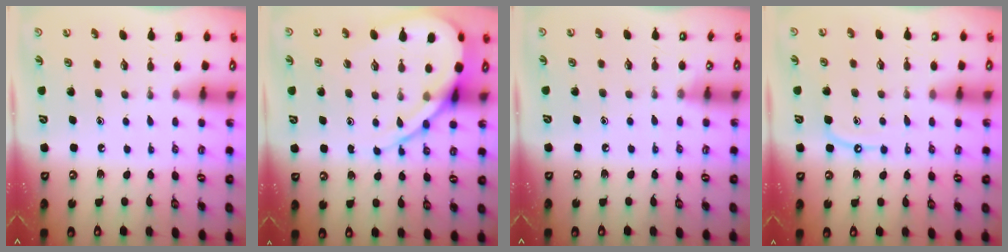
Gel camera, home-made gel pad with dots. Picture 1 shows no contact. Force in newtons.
{"total": 12.1, "press": 12.1, "slide": 0.9}
{"total": 2.9, "press": 2.9, "slide": 0.4}
{"total": 6.4, "press": 6.4, "slide": 0.7}